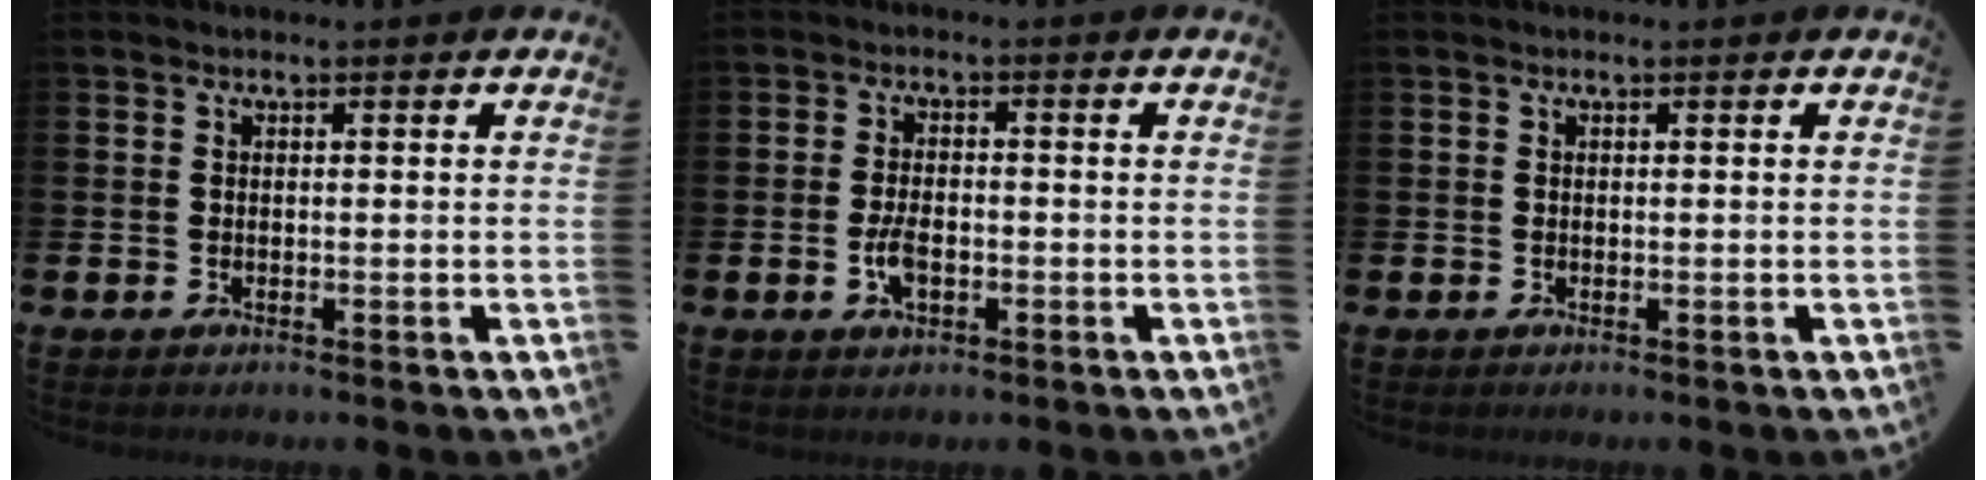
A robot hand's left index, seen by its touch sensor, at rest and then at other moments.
{"total": 3.6, "force": [-1.0, 1.9, 2.9], "torque": [-0.053, 0.005, -0.016]}
{"total": 0.0}